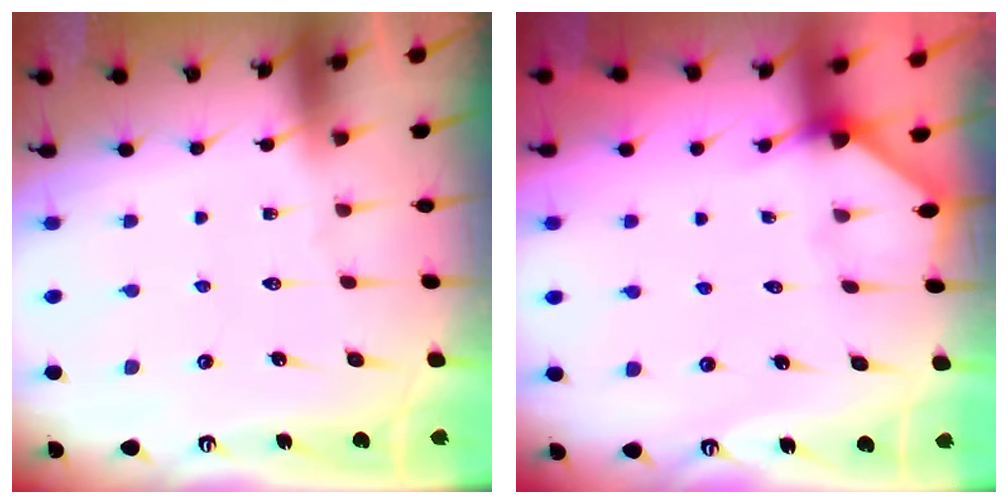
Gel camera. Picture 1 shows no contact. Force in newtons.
{"total": 2.7, "press": 2.7, "slide": 0.2}